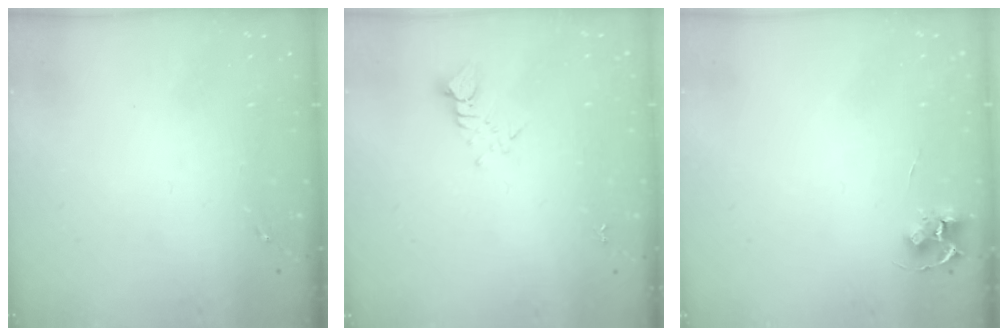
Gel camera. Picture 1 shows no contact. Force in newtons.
{"total": 3.1, "press": 3.1, "slide": 0.3}
{"total": 4.7, "press": 4.7, "slide": 0.4}